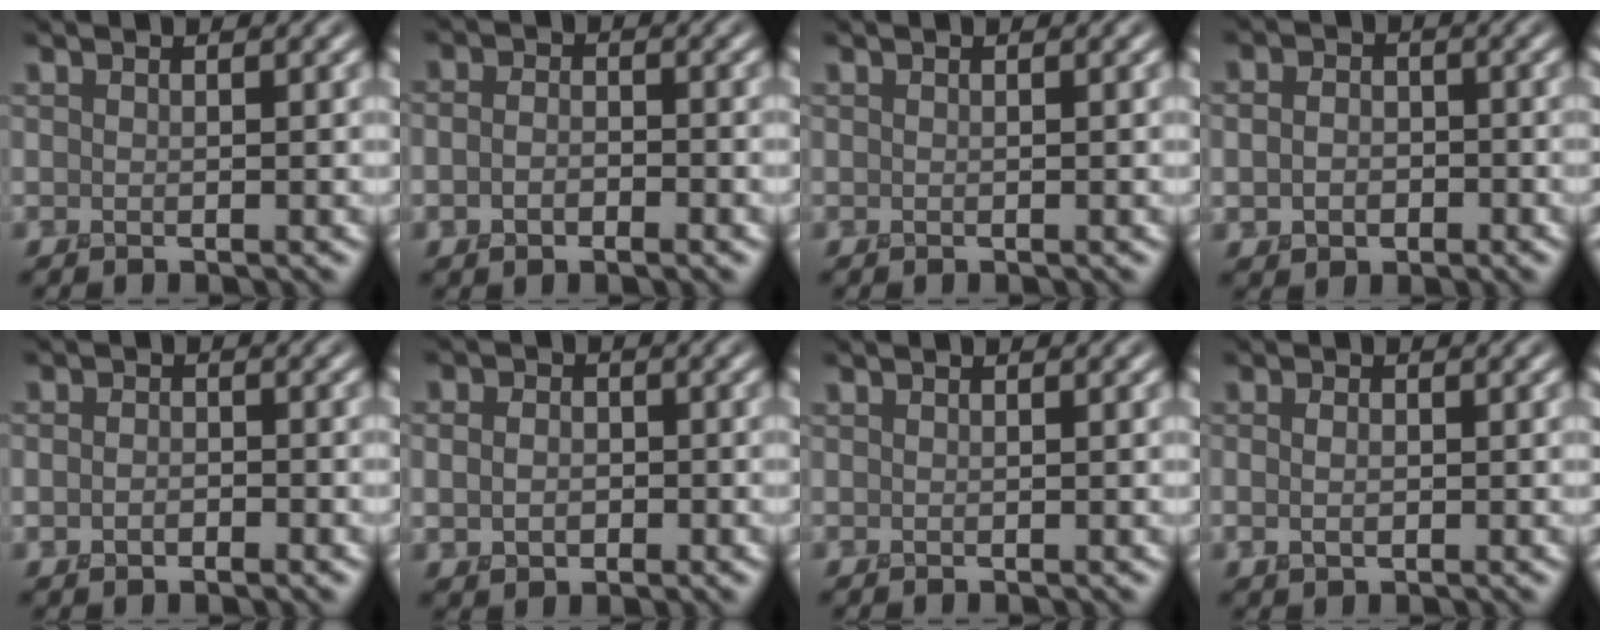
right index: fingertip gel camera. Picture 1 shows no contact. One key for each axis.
{"total": 2.4, "fx": -0.8, "fy": 1.6, "fz": 1.6, "tx": -0.020, "ty": 0.002, "tz": -0.019}
{"total": 0.0}
{"total": 2.8, "fx": -0.6, "fy": 2.3, "fz": 1.5, "tx": -0.023, "ty": -0.003, "tz": -0.014}
{"total": 1.9, "fx": -0.6, "fy": 1.3, "fz": 1.3, "tx": -0.016, "ty": 0.002, "tz": -0.012}
{"total": 3.1, "fx": -0.2, "fy": 2.6, "fz": 1.7, "tx": -0.023, "ty": 0.005, "tz": -0.015}
{"total": 0.0}
{"total": 1.6, "fx": -0.1, "fy": 1.0, "fz": 1.2, "tx": -0.024, "ty": -0.001, "tz": -0.001}